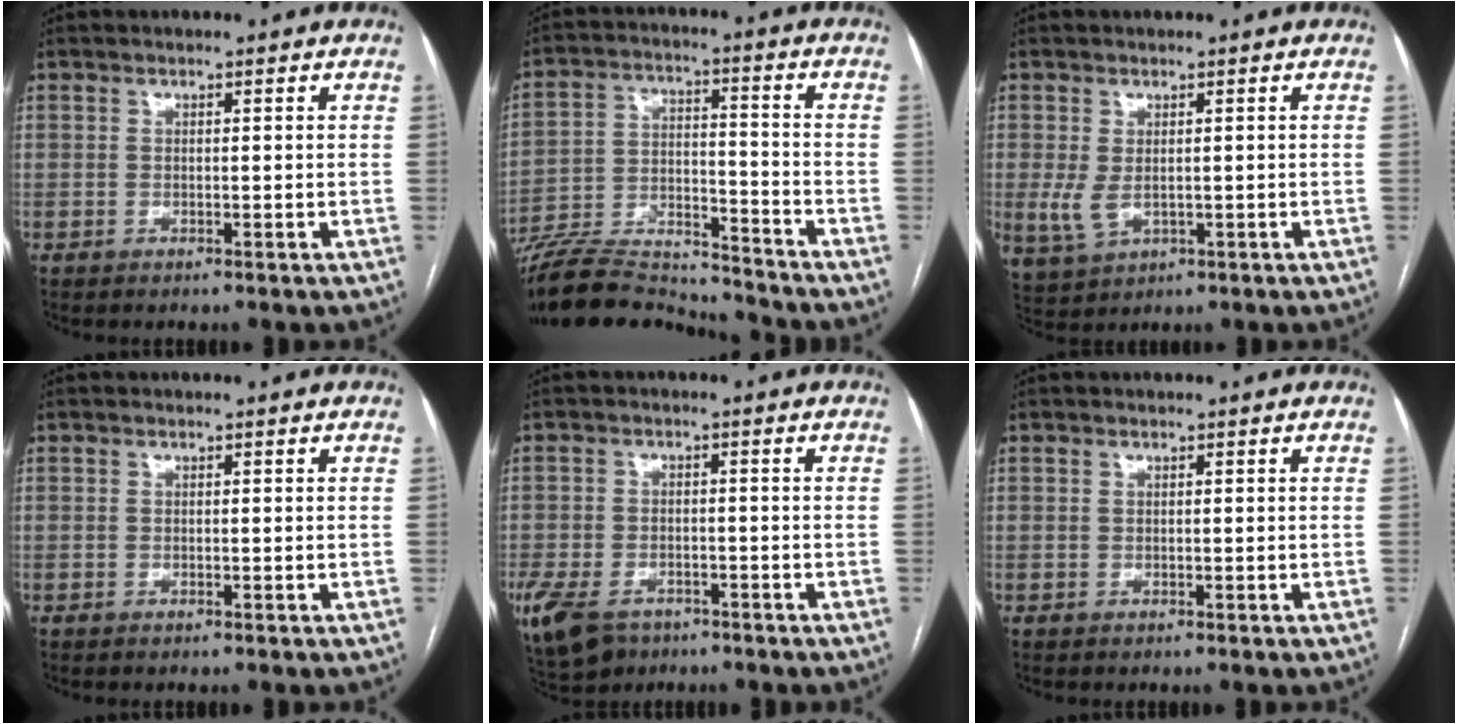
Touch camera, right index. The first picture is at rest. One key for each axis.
{"total": 17.1, "fx": -16.6, "fy": 1.7, "fz": 4.0, "tx": -0.084, "ty": 0.006, "tz": -0.278}
{"total": 4.1, "fx": -0.2, "fy": 2.3, "fz": 3.3, "tx": -0.078, "ty": -0.008, "tz": 0.010}
{"total": 0.0}
{"total": 14.4, "fx": -8.0, "fy": 9.7, "fz": 7.1, "tx": -0.206, "ty": -0.014, "tz": -0.121}
{"total": 0.0}